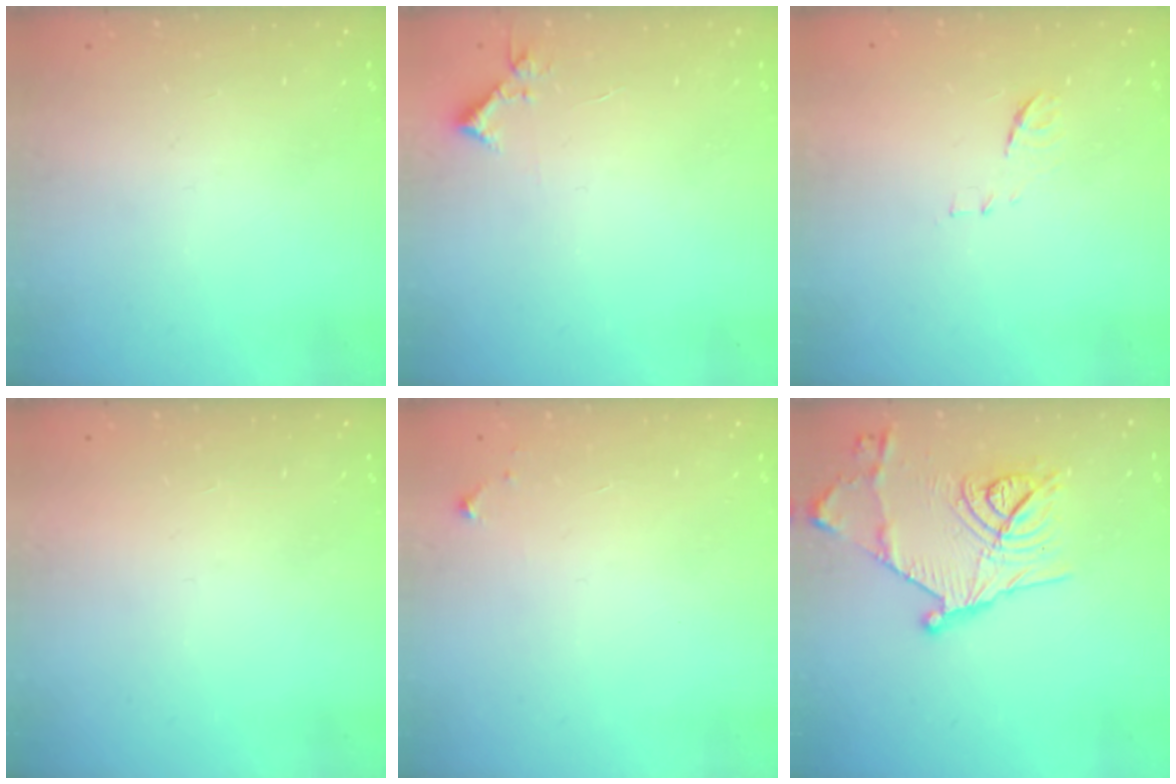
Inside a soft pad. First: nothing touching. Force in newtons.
{"total": 4.4, "press": 4.4, "slide": 0.5}
{"total": 6.8, "press": 6.8, "slide": 0.5}
{"total": 1.5, "press": 1.5, "slide": 0.1}
{"total": 4.3, "press": 4.3, "slide": 0.7}
{"total": 17.2, "press": 17.1, "slide": 1.9}